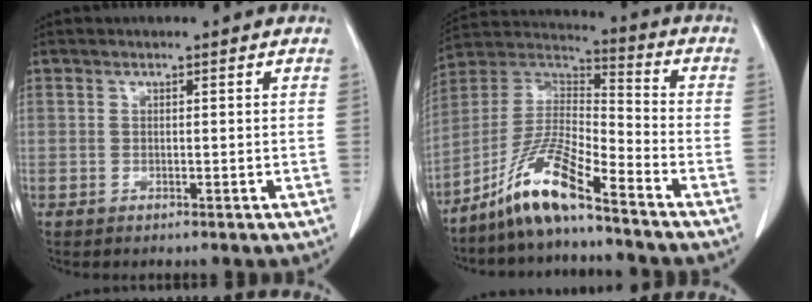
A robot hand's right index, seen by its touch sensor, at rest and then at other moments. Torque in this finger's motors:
{"motor_torque": [0.72, -0.67, 0.52, 0.18]}